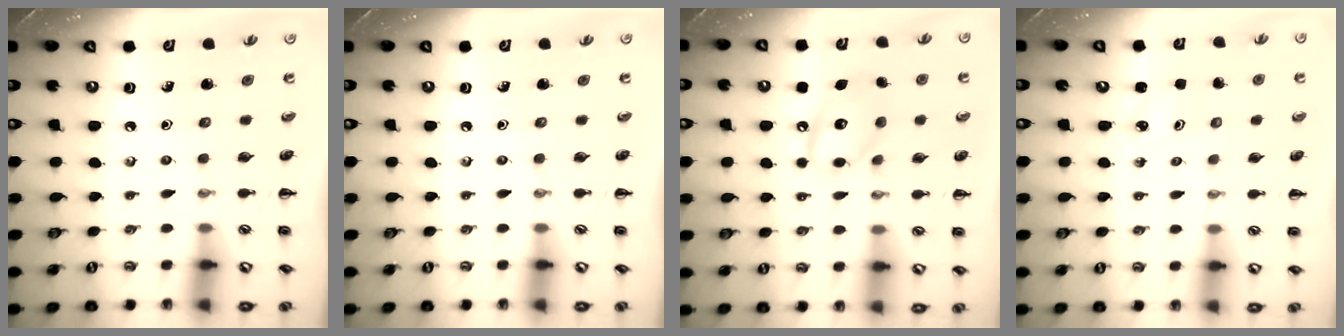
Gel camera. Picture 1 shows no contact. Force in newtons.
{"total": 0.0}
{"total": 11.9, "press": 11.8, "slide": 1.7}
{"total": 1.9, "press": 1.8, "slide": 0.5}